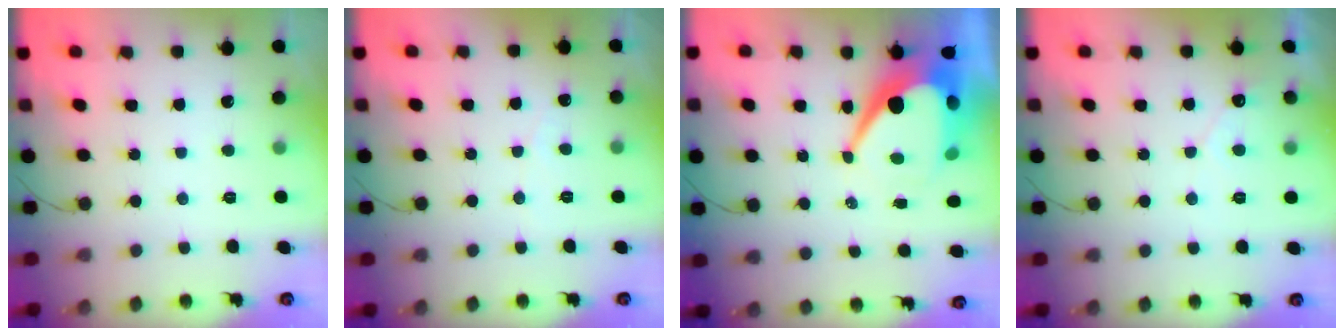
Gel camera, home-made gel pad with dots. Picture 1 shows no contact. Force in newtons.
{"total": 1.9, "press": 1.9, "slide": 0.2}
{"total": 14.3, "press": 14.2, "slide": 1.1}
{"total": 2.8, "press": 2.8, "slide": 0.1}